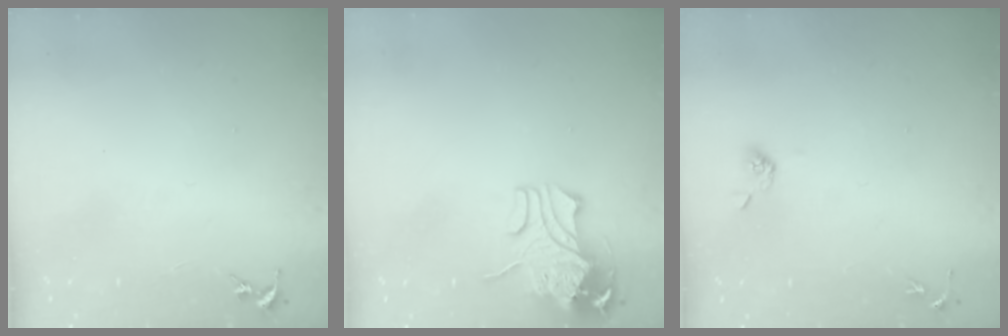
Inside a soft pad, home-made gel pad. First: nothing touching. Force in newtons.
{"total": 9.8, "press": 9.7, "slide": 1.2}
{"total": 5.0, "press": 4.7, "slide": 1.7}